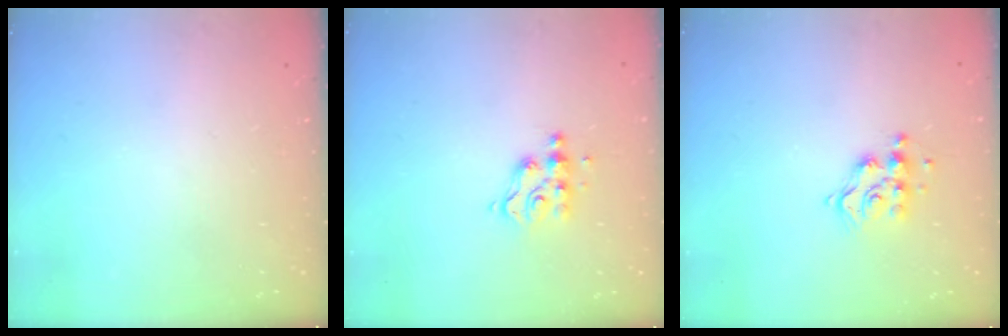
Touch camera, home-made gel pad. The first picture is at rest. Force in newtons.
{"total": 6.2, "press": 6.2, "slide": 0.2}
{"total": 9.7, "press": 9.7, "slide": 0.5}